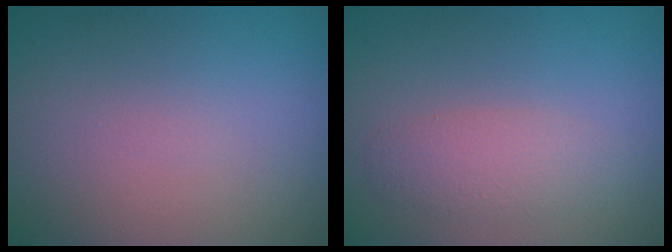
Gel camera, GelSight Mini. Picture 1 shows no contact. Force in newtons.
{"total": 2.3, "press": 2.3, "slide": 0.1}